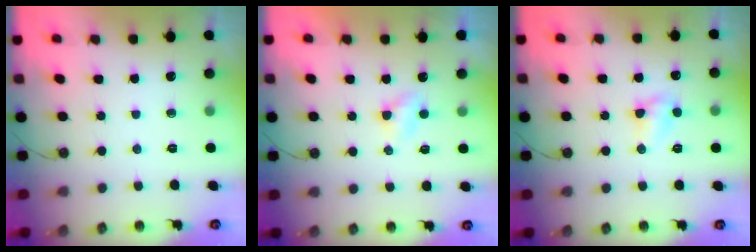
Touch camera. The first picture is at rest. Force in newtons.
{"total": 2.8, "press": 2.7, "slide": 0.4}
{"total": 4.7, "press": 4.7, "slide": 0.6}